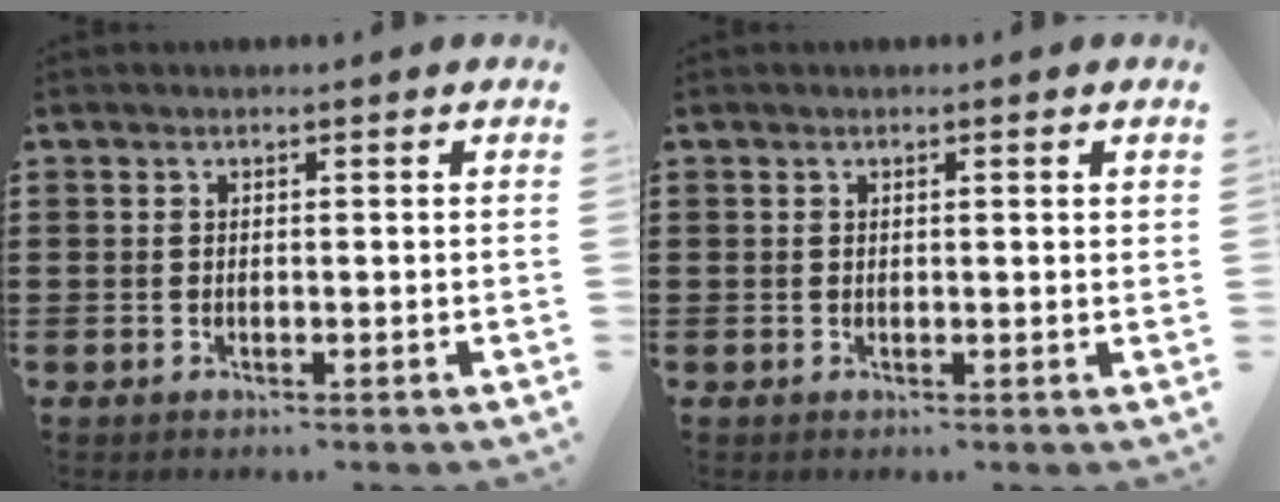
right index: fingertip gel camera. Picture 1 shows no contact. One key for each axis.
{"total": 0.7, "fx": 0.2, "fy": -0.1, "fz": 0.6, "tx": -0.011, "ty": 0.000, "tz": 0.004}